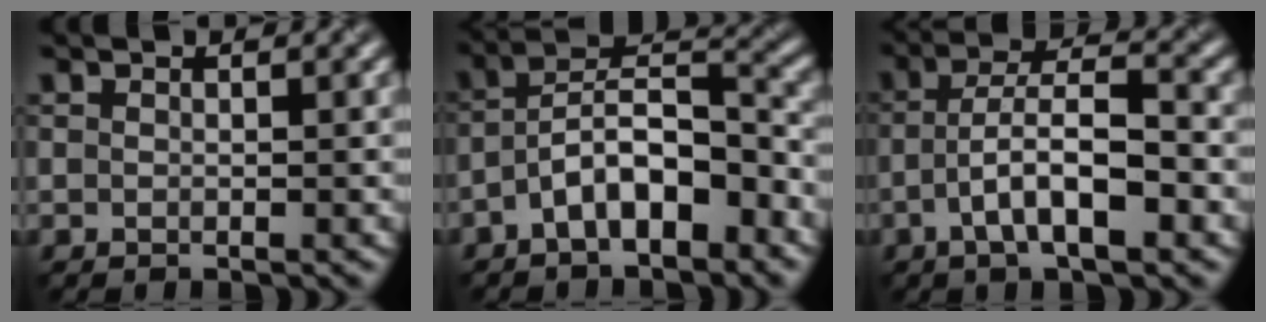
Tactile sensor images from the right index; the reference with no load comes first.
{"total": 6.8, "force": [-4.0, 2.3, 5.0], "torque": [-0.089, 0.027, -0.063]}
{"total": 6.2, "force": [-2.7, 1.6, 5.3], "torque": [-0.100, 0.015, -0.038]}